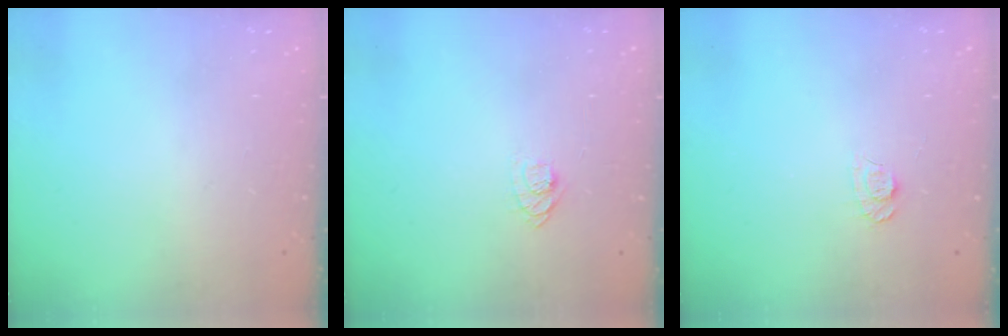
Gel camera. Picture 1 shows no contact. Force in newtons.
{"total": 6.5, "press": 6.4, "slide": 0.6}
{"total": 7.1, "press": 7.1, "slide": 0.7}